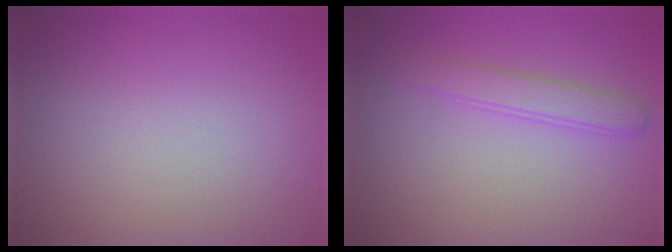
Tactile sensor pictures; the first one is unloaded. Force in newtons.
{"total": 2.0, "press": 2.0, "slide": 0.0}